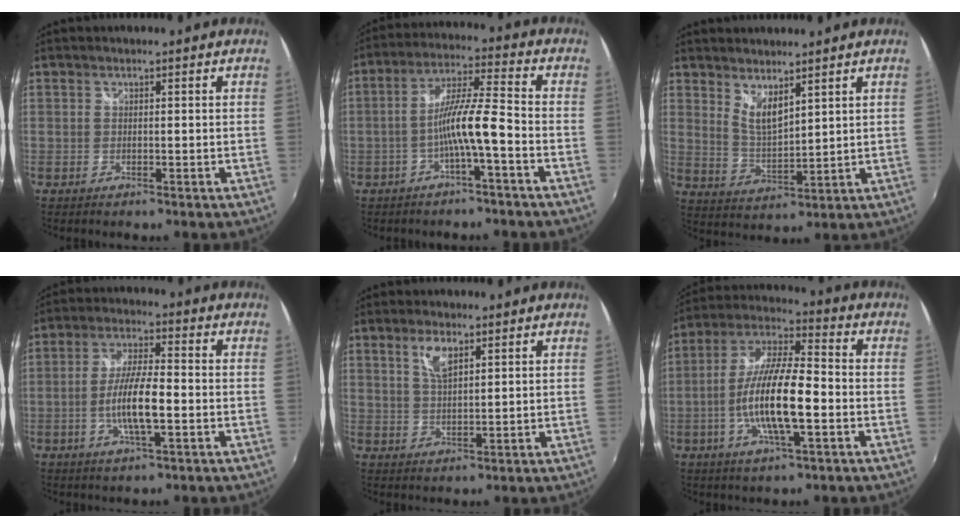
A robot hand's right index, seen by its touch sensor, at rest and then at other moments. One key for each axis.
{"total": 8.3, "fx": -3.5, "fy": 0.2, "fz": 7.5, "tx": -0.155, "ty": 0.013, "tz": -0.060}
{"total": 5.8, "fx": 4.3, "fy": 1.7, "fz": 3.4, "tx": -0.059, "ty": -0.012, "tz": 0.083}
{"total": 9.1, "fx": -2.3, "fy": 1.9, "fz": 8.6, "tx": -0.167, "ty": -0.001, "tz": -0.042}
{"total": 4.5, "fx": 2.4, "fy": 1.7, "fz": 3.5, "tx": -0.063, "ty": 0.003, "tz": 0.045}
{"total": 14.9, "fx": -3.7, "fy": 3.5, "fz": 14.0, "tx": -0.275, "ty": -0.003, "tz": -0.071}